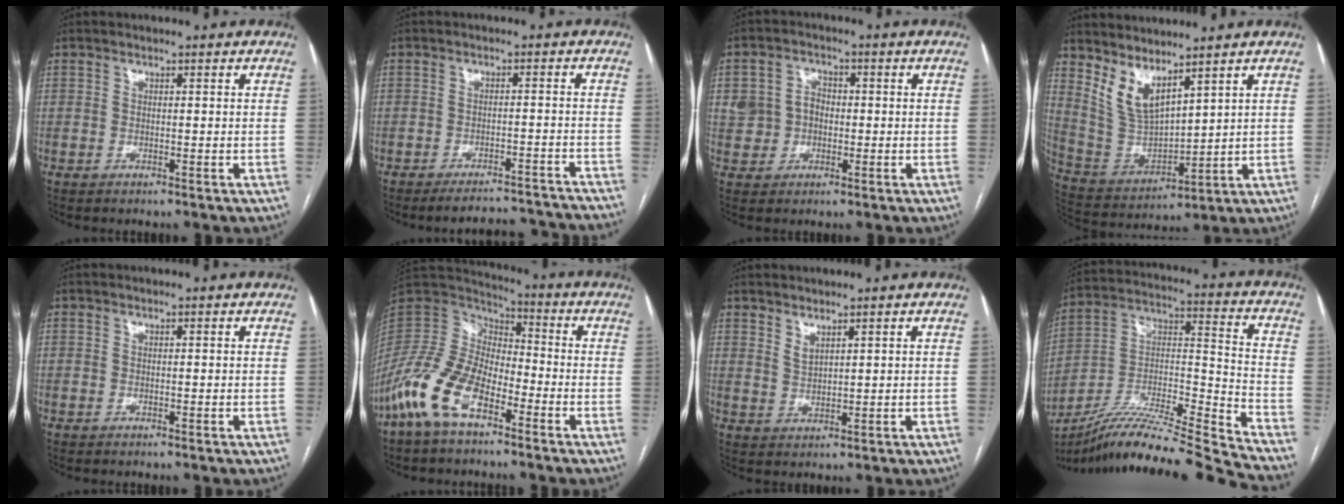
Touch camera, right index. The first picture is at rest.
{"total": 13.4, "force": [-13.1, 0.1, 2.9], "torque": [-0.024, -0.002, -0.156]}
{"total": 5.3, "force": [-0.3, 4.9, 1.9], "torque": [-0.044, 0.022, -0.002]}
{"total": 8.2, "force": [6.2, 2.3, 4.9], "torque": [-0.109, -0.011, 0.148]}
{"total": 0.0}
{"total": 13.2, "force": [-7.5, 5.7, 9.2], "torque": [-0.210, 0.003, -0.153]}
{"total": 0.7, "force": [0.6, 0.1, 0.4], "torque": [-0.011, -0.005, 0.014]}
{"total": 21.6, "force": [-19.2, -2.0, 9.6], "torque": [-0.180, 0.001, -0.337]}